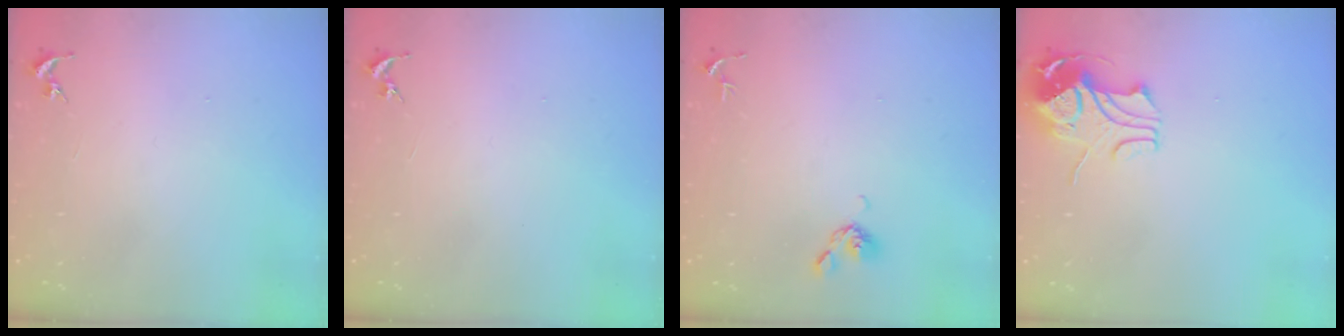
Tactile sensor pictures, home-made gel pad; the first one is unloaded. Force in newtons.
{"total": 0.0}
{"total": 4.4, "press": 4.3, "slide": 0.9}
{"total": 10.3, "press": 10.2, "slide": 0.9}